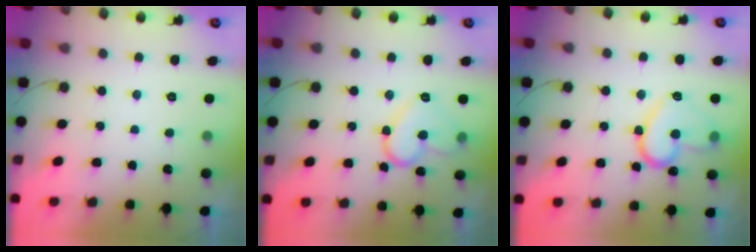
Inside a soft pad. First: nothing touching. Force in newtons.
{"total": 13.4, "press": 13.4, "slide": 0.7}
{"total": 14.8, "press": 14.8, "slide": 0.7}